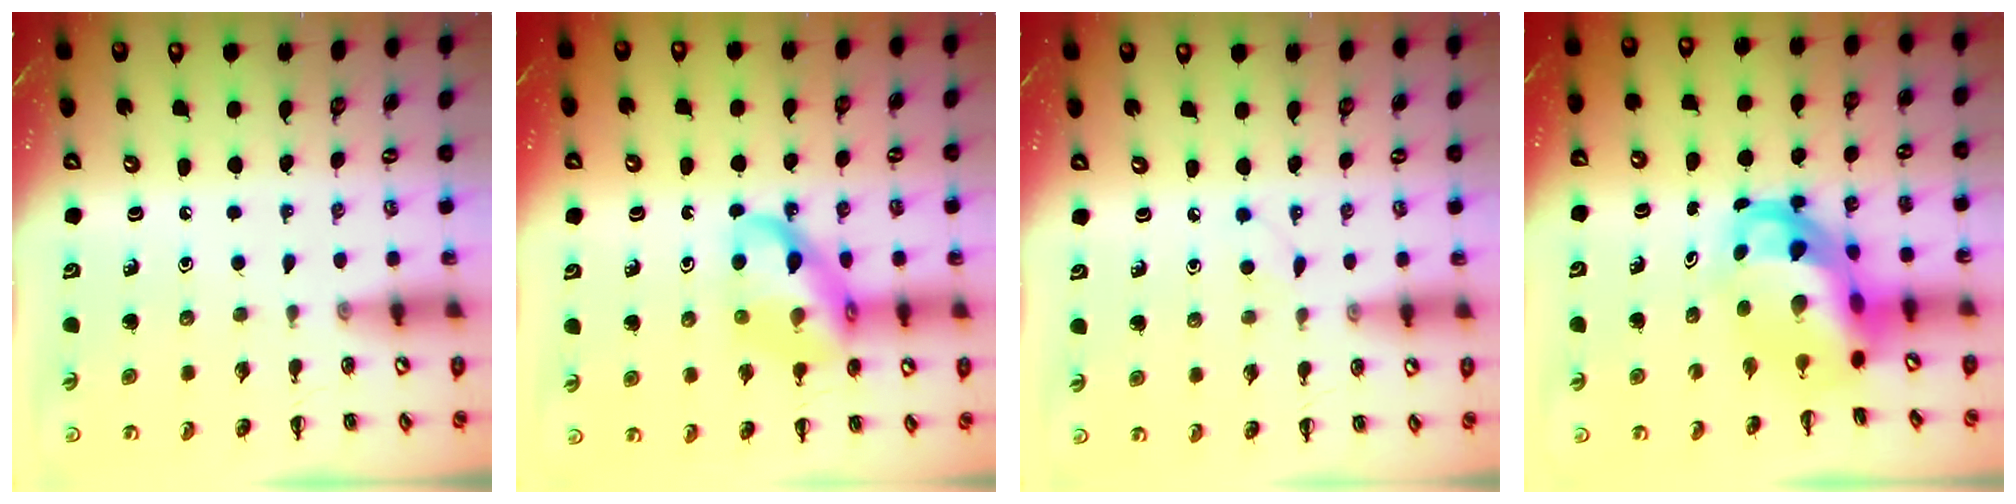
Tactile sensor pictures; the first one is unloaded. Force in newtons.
{"total": 16.6, "press": 16.3, "slide": 3.1}
{"total": 2.7, "press": 2.6, "slide": 0.9}
{"total": 8.0, "press": 7.7, "slide": 2.0}